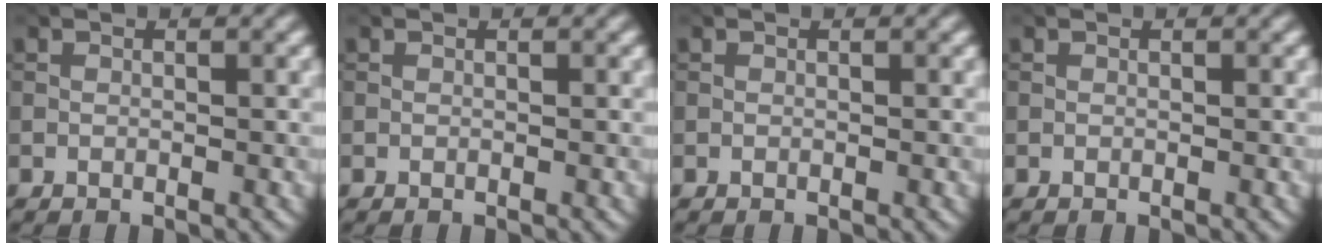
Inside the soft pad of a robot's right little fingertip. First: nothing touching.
{"total": 0.0}
{"total": 0.0}
{"total": 0.0}